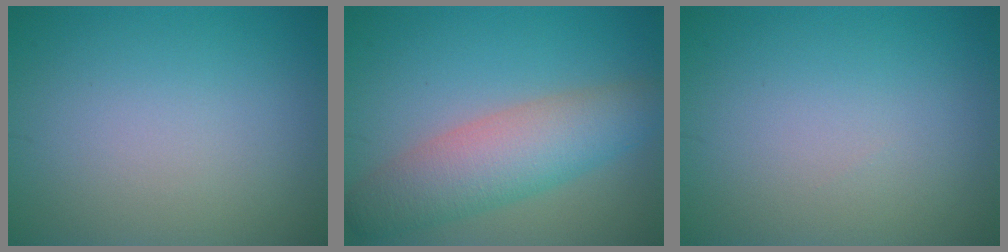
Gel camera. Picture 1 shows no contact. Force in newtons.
{"total": 6.2, "press": 6.2, "slide": 0.3}
{"total": 0.0}